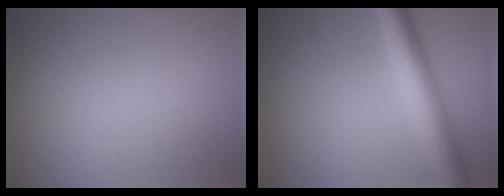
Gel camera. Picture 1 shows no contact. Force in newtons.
{"total": 5.0, "press": 5.0, "slide": 0.1}